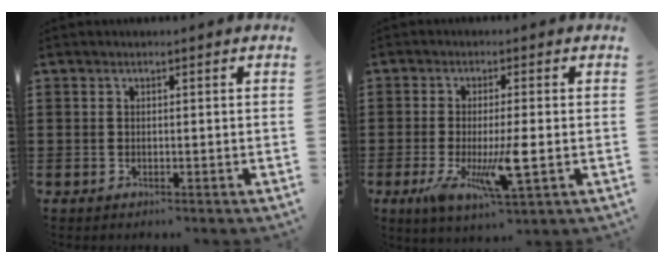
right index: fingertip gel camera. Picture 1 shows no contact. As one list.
[{"total": 8.3, "force": [-2.1, 1.8, 7.8], "torque": [-0.152, -0.021, -0.033]}]